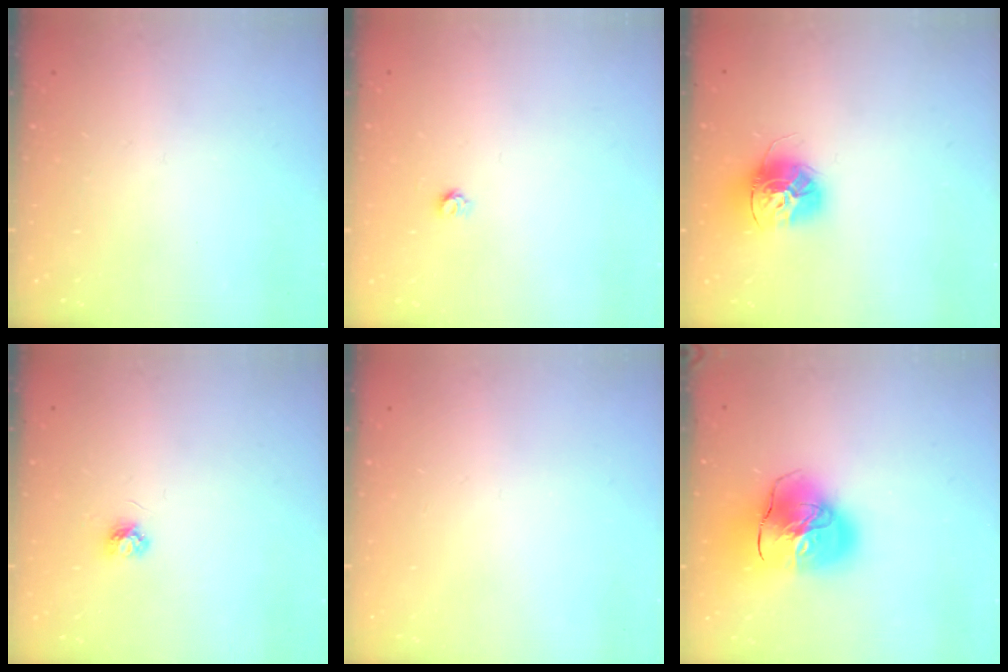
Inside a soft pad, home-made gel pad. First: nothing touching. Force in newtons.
{"total": 3.4, "press": 3.4, "slide": 0.2}
{"total": 14.9, "press": 14.8, "slide": 1.3}
{"total": 3.9, "press": 3.9, "slide": 0.5}
{"total": 0.0}
{"total": 17.4, "press": 17.2, "slide": 2.3}